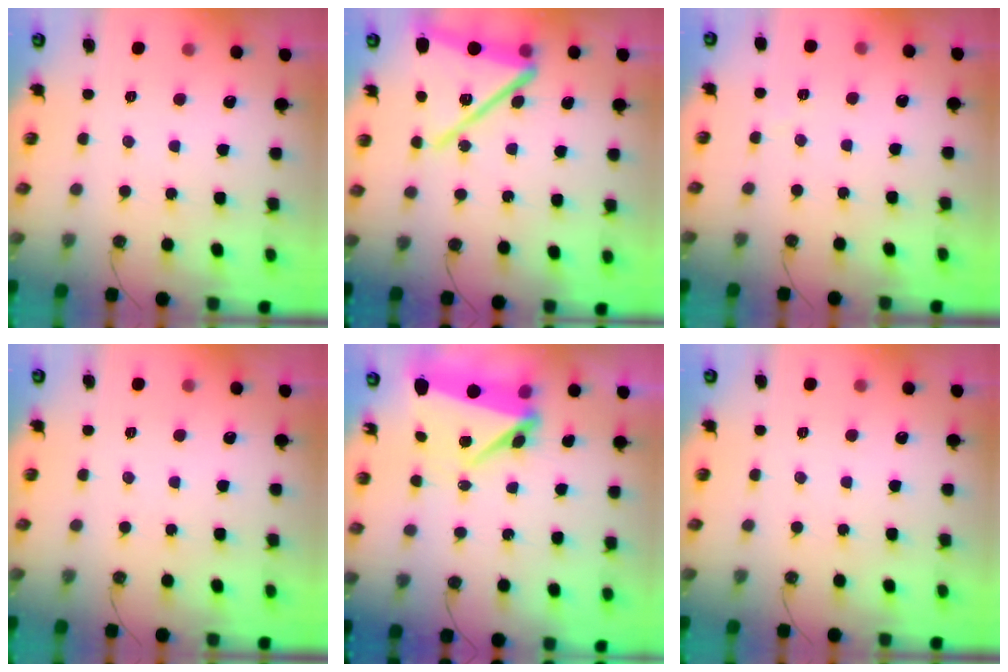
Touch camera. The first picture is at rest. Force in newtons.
{"total": 19.4, "press": 19.4, "slide": 1.4}
{"total": 2.3, "press": 1.7, "slide": 1.6}
{"total": 0.0}
{"total": 6.4, "press": 6.1, "slide": 1.9}
{"total": 0.0}